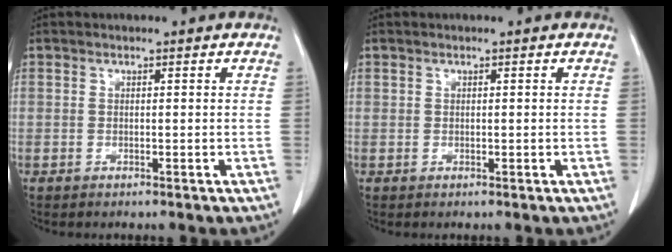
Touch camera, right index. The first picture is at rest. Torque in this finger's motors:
{"motor_torque": [-0.22, 0.21, -0.05, 0.00]}